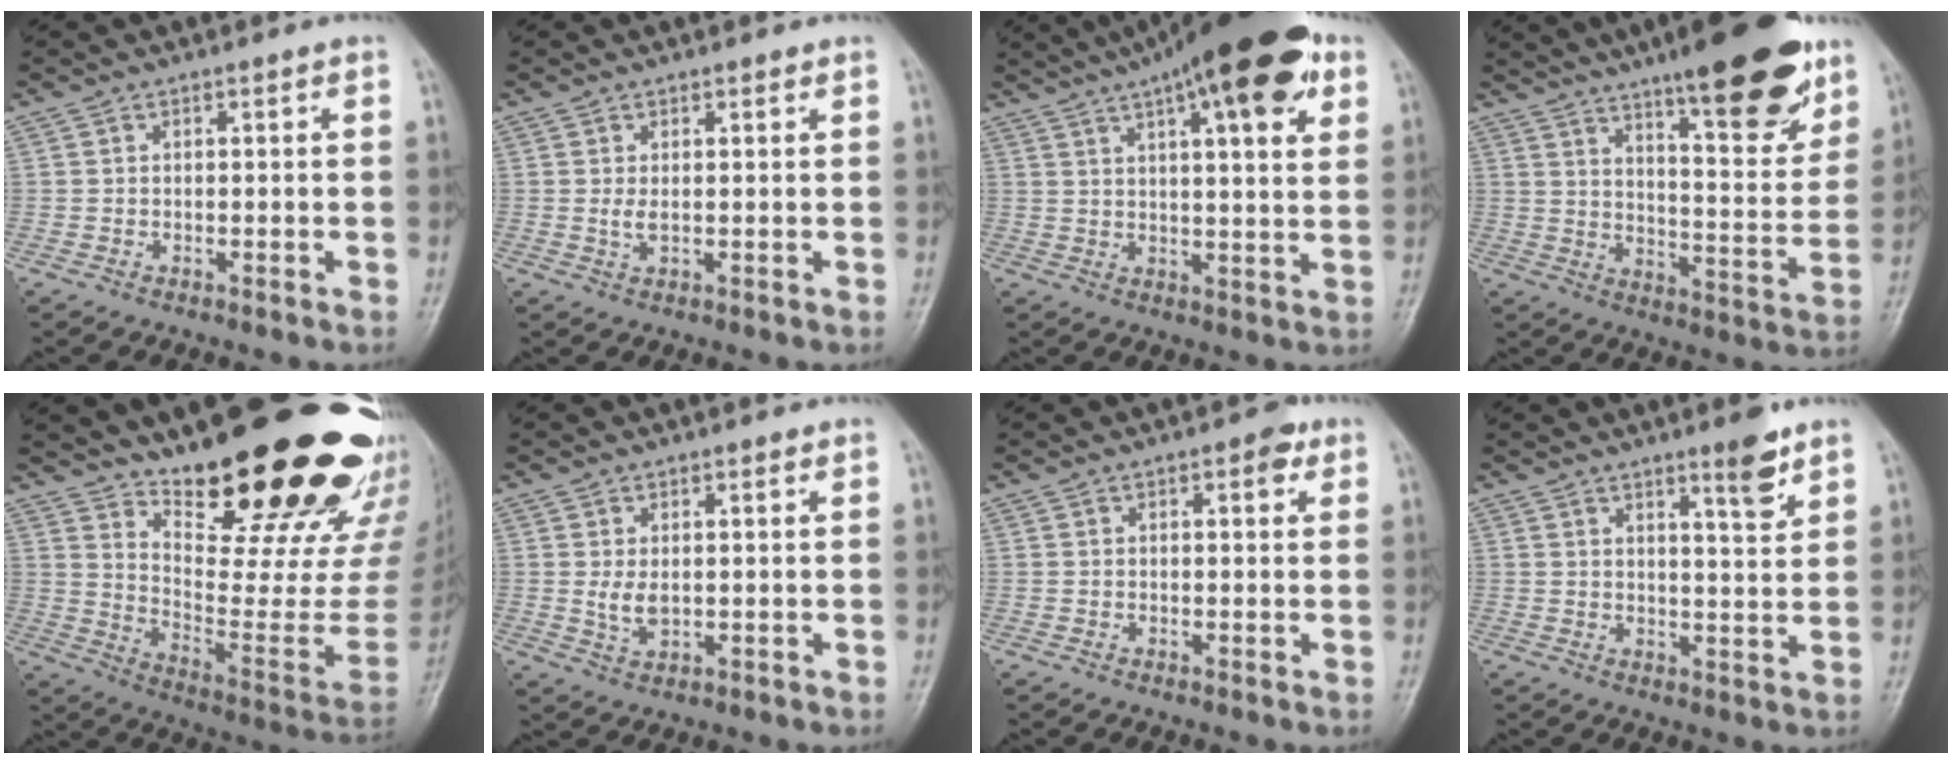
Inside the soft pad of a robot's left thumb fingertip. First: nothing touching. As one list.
[{"total": 2.1, "force": [0.7, 1.0, 1.7], "torque": [-0.031, -0.005, 0.015]}, {"total": 20.5, "force": [11.1, 5.7, 16.3], "torque": [-0.229, -0.005, 0.160]}, {"total": 21.2, "force": [13.8, 5.2, 15.3], "torque": [-0.186, -0.065, 0.205]}, {"total": 28.5, "force": [20.8, 7.6, 18.0], "torque": [-0.233, -0.136, 0.308]}, {"total": 3.6, "force": [0.9, 2.2, 2.8], "torque": [-0.044, -0.013, 0.022]}, {"total": 2.9, "force": [1.4, 1.3, 2.2], "torque": [-0.020, -0.001, 0.013]}, {"total": 5.9, "force": [4.1, 0.9, 4.2], "torque": [-0.053, -0.031, 0.059]}]